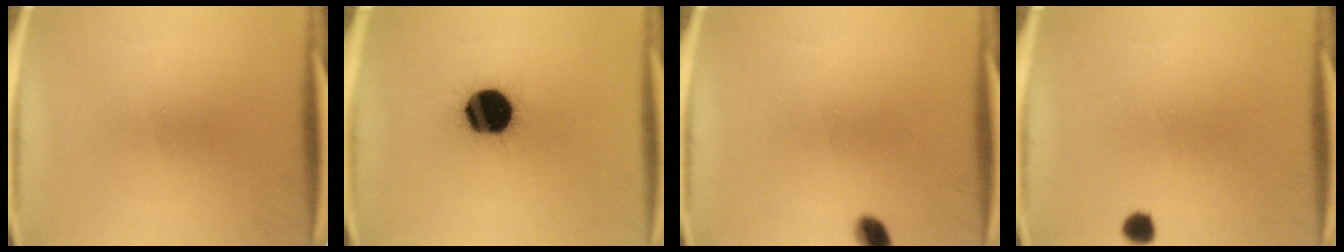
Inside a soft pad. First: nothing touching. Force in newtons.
{"total": 18.3}
{"total": 2.9}
{"total": 2.1}